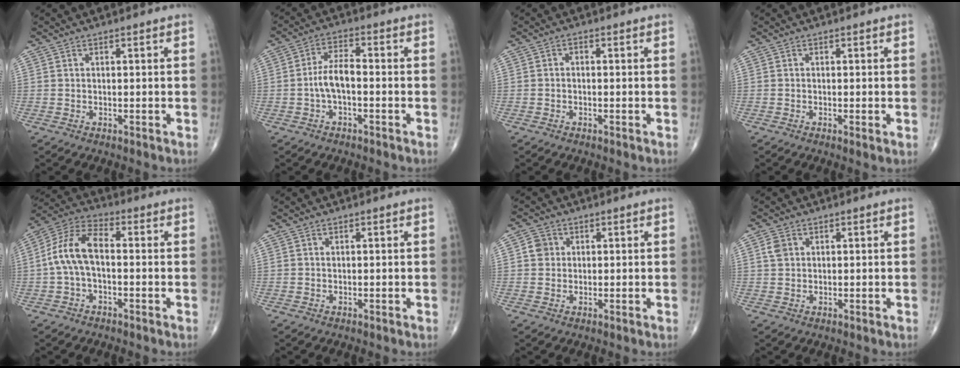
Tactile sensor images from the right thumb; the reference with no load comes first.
{"total": 5.4, "force": [-1.2, 2.4, 4.7], "torque": [-0.089, 0.024, -0.028]}
{"total": 0.9, "force": [-0.3, 0.5, 0.6], "torque": [-0.005, 0.005, -0.010]}
{"total": 1.1, "force": [-0.3, 0.1, 1.0], "torque": [-0.024, -0.005, -0.009]}
{"total": 10.3, "force": [-0.5, 5.6, 8.7], "torque": [-0.176, 0.036, -0.018]}
{"total": 0.0}
{"total": 3.0, "force": [0.6, 2.8, 1.1], "torque": [-0.003, 0.003, 0.006]}
{"total": 2.4, "force": [0.9, 1.9, 1.2], "torque": [-0.020, 0.002, 0.017]}